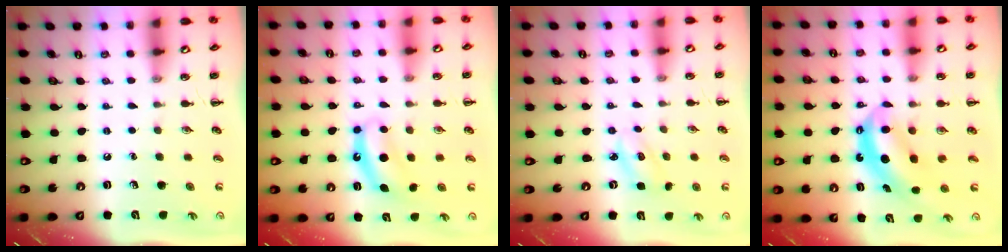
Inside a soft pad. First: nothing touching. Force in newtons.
{"total": 6.4, "press": 6.4, "slide": 1.0}
{"total": 4.3, "press": 4.3, "slide": 0.8}
{"total": 6.4, "press": 6.3, "slide": 1.0}